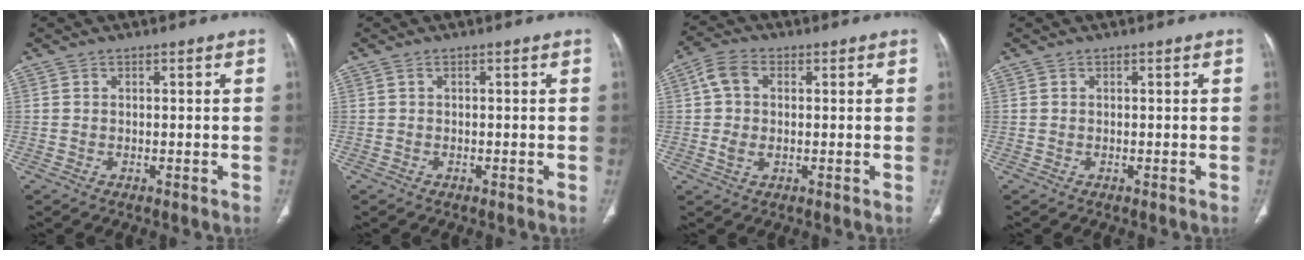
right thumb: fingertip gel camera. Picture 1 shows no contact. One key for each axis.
{"total": 0.0}
{"total": 6.4, "fx": 0.9, "fy": 4.0, "fz": 4.9, "tx": -0.097, "ty": 0.014, "tz": 0.014}
{"total": 0.0}